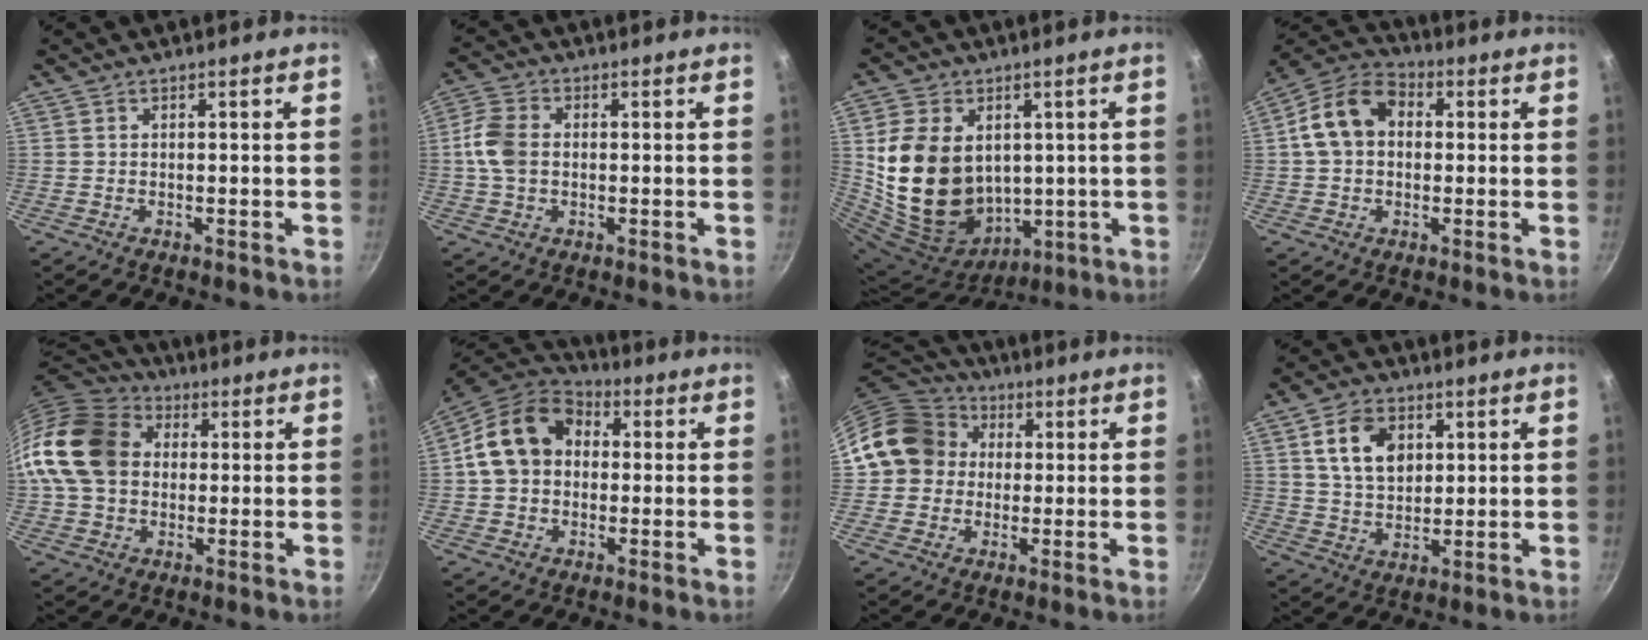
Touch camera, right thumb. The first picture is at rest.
{"total": 6.9, "force": [0.0, 4.9, 4.8], "torque": [-0.094, 0.012, -0.011]}
{"total": 20.0, "force": [2.6, 15.4, 12.5], "torque": [-0.228, -0.010, 0.075]}
{"total": 11.3, "force": [1.2, 8.5, 7.4], "torque": [-0.104, 0.030, 0.001]}
{"total": 18.2, "force": [2.1, 14.3, 11.1], "torque": [-0.203, 0.034, 0.024]}
{"total": 14.4, "force": [1.8, 11.3, 8.7], "torque": [-0.125, 0.030, 0.015]}
{"total": 13.4, "force": [1.6, 12.1, 5.7], "torque": [-0.073, 0.033, 0.014]}
{"total": 9.8, "force": [3.2, 6.9, 6.2], "torque": [-0.086, -0.008, 0.057]}